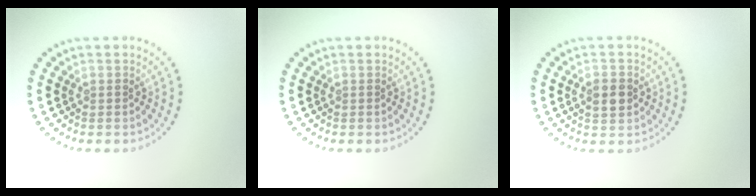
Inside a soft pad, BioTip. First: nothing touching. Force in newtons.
{"total": 0.0}
{"total": 2.7, "press": 2.7, "slide": 0.0}